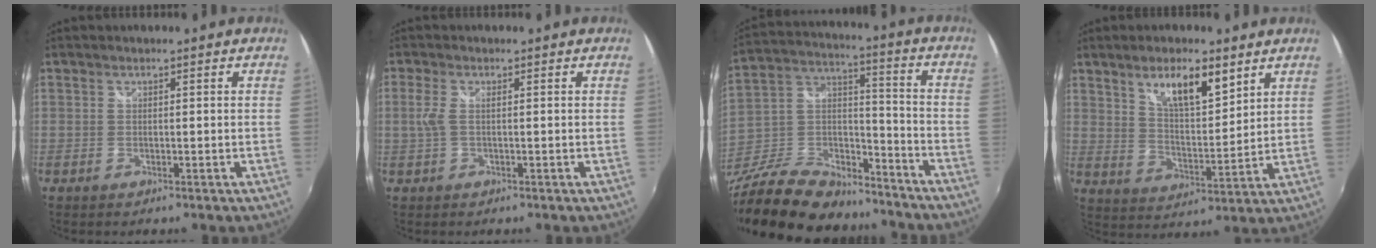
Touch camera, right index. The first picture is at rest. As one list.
[{"total": 2.1, "force": [0.0, 0.6, 2.0], "torque": [-0.047, 0.002, -0.001]}, {"total": 25.7, "force": [-19.2, 11.8, 12.2], "torque": [-0.277, 0.026, -0.310]}, {"total": 10.2, "force": [6.3, 3.2, 7.4], "torque": [-0.118, 0.000, 0.114]}]